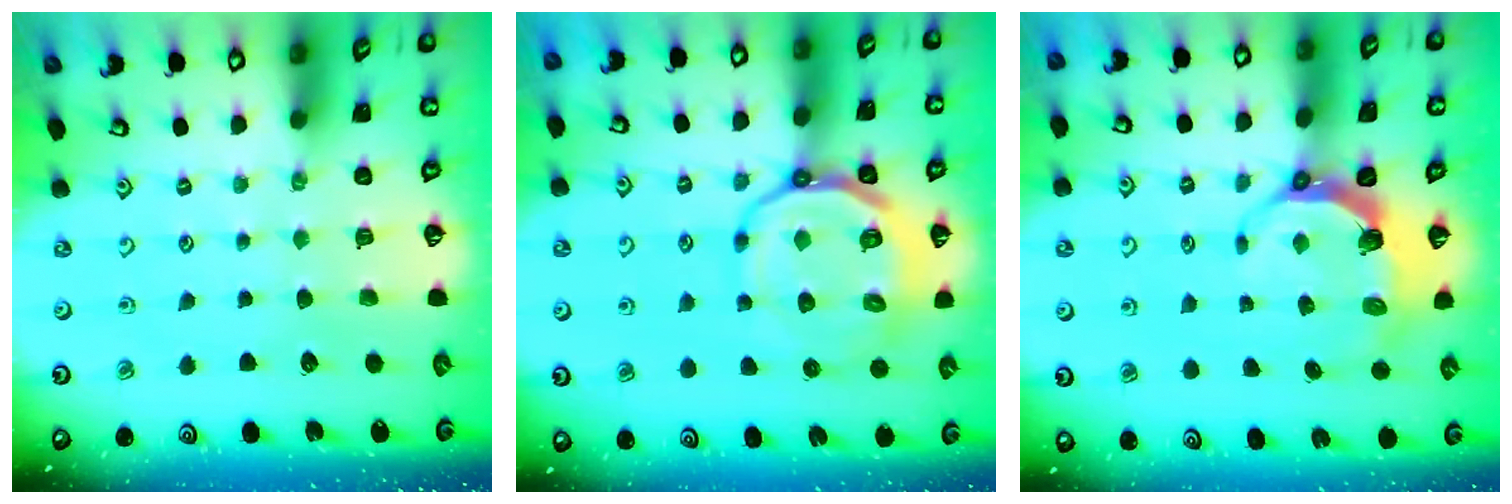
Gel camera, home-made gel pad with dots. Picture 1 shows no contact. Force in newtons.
{"total": 14.9, "press": 14.6, "slide": 2.8}
{"total": 6.9, "press": 5.9, "slide": 3.6}